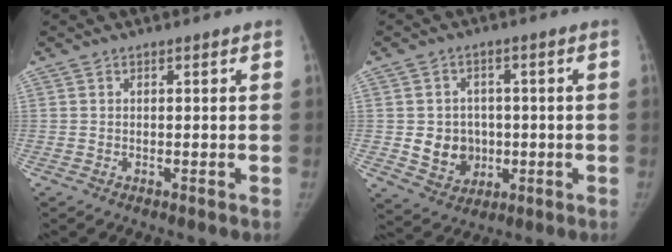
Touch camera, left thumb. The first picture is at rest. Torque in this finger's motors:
{"motor_torque": [-0.70, 0.65, 0.42, -0.55, 0.16]}